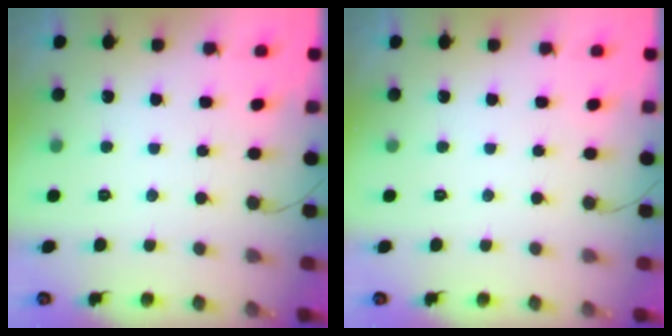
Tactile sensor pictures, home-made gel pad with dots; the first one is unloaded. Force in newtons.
{"total": 0.0}